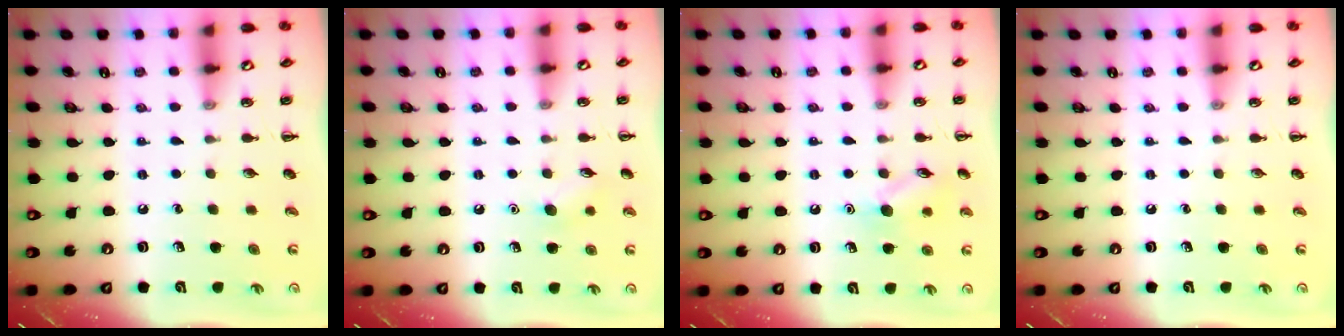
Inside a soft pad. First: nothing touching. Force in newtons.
{"total": 6.4, "press": 6.2, "slide": 1.8}
{"total": 8.8, "press": 8.7, "slide": 1.0}
{"total": 0.0}